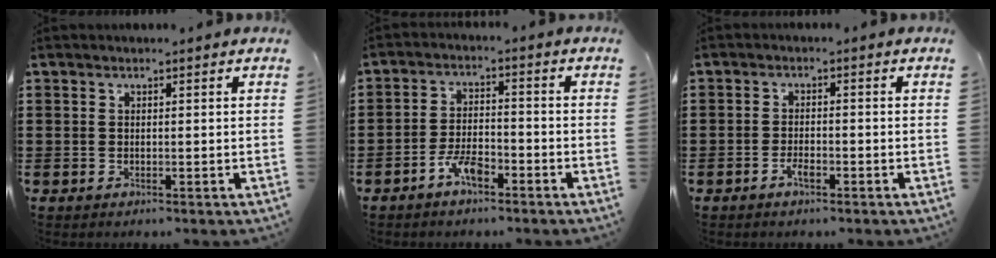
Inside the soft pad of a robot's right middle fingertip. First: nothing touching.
{"total": 4.6, "force": [-3.2, 1.5, 3.0], "torque": [-0.063, 0.005, -0.062]}
{"total": 2.3, "force": [-1.4, 0.6, 1.7], "torque": [-0.039, -0.003, -0.028]}